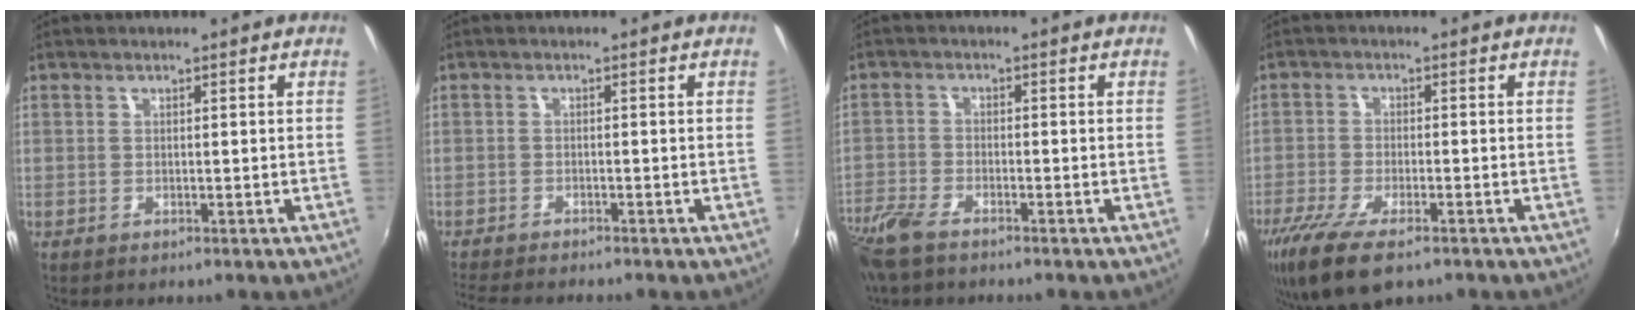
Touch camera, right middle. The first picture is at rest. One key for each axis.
{"total": 6.4, "fx": -5.9, "fy": 0.5, "fz": 2.5, "tx": -0.064, "ty": -0.022, "tz": -0.099}
{"total": 8.0, "fx": -6.2, "fy": 2.6, "fz": 4.2, "tx": -0.116, "ty": -0.025, "tz": -0.129}
{"total": 11.7, "fx": -7.8, "fy": 4.0, "fz": 7.8, "tx": -0.179, "ty": -0.044, "tz": -0.143}